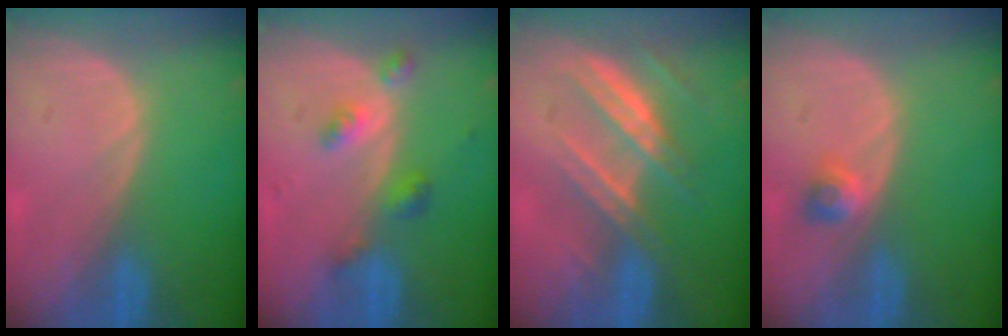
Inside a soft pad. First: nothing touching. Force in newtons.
{"total": 4.6, "press": 4.2, "slide": 1.7}
{"total": 7.6, "press": 6.8, "slide": 3.4}
{"total": 2.4, "press": 2.1, "slide": 1.2}